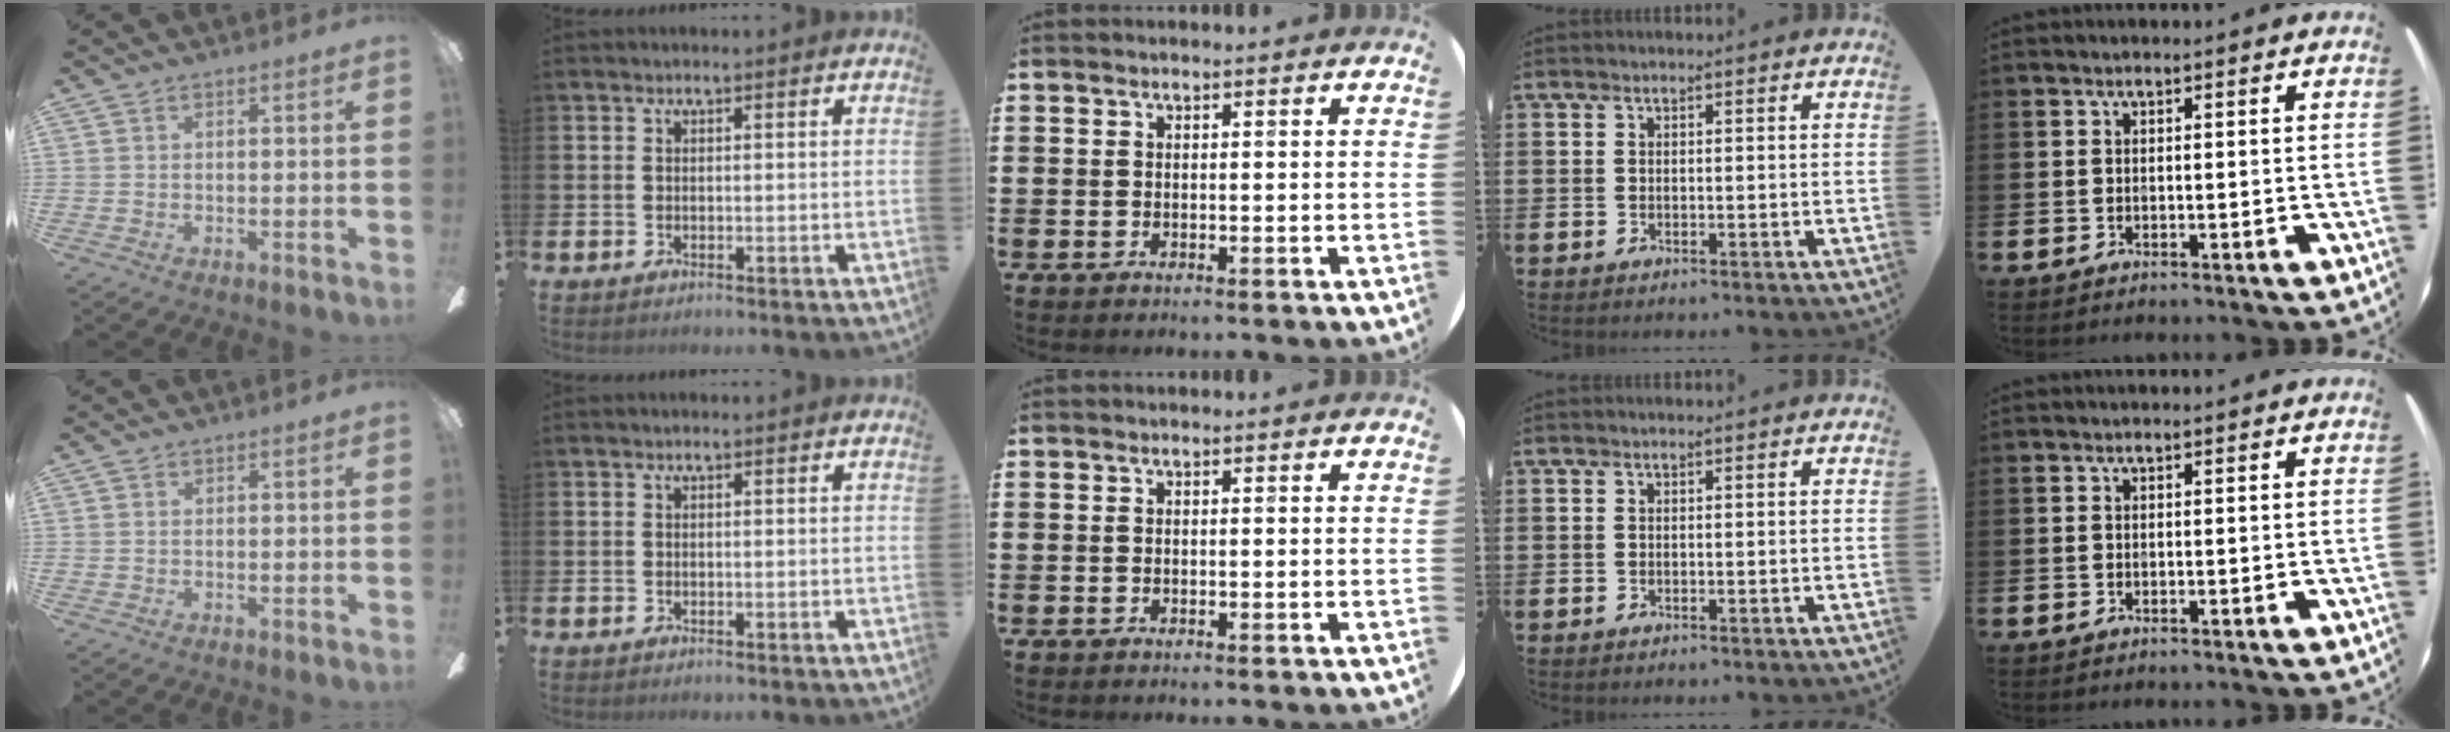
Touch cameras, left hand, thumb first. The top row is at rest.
{}